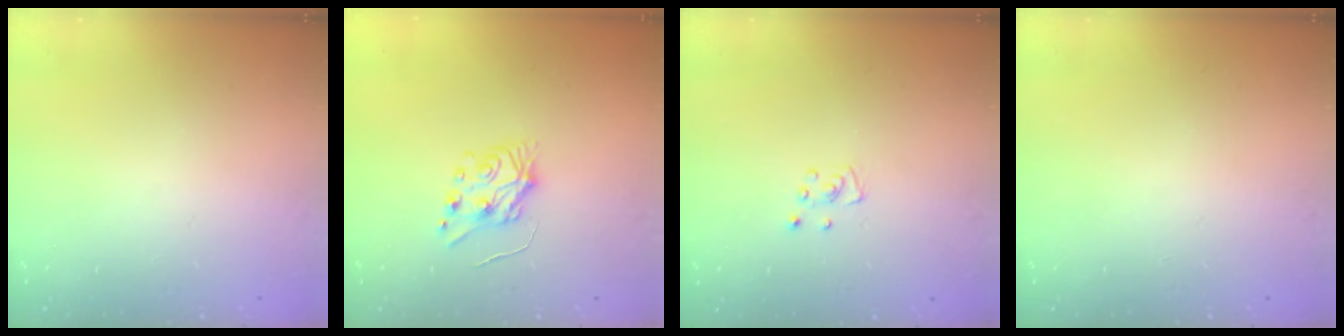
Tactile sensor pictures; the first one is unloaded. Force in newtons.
{"total": 6.0, "press": 6.0, "slide": 0.6}
{"total": 3.6, "press": 3.6, "slide": 0.3}
{"total": 0.0}